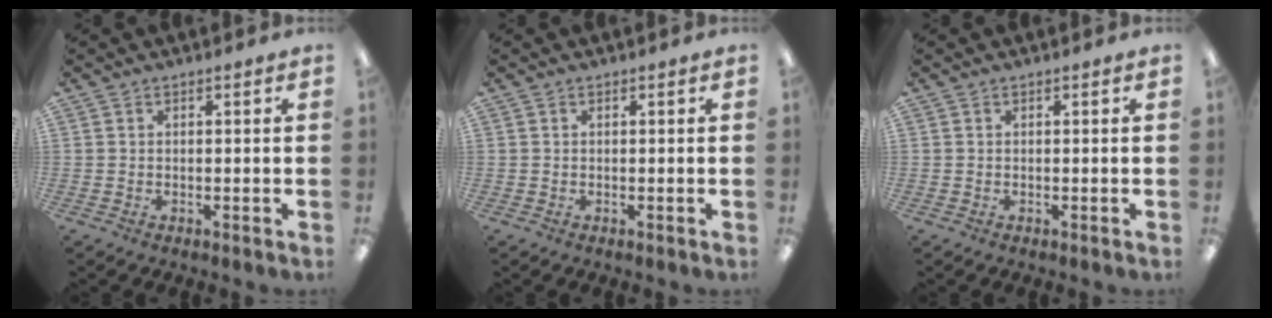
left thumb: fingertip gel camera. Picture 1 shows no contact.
{"total": 0.0}
{"total": 0.0}